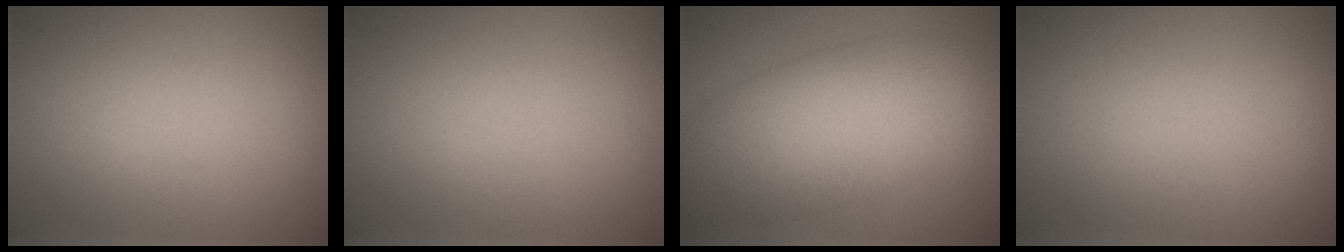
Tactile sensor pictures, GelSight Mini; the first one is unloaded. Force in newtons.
{"total": 0.0}
{"total": 10.0, "press": 10.0, "slide": 0.8}
{"total": 0.0}